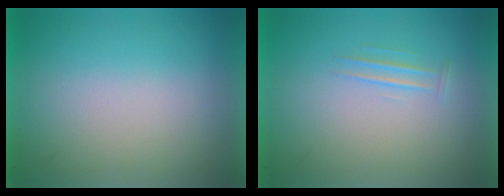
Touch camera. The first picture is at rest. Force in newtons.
{"total": 1.1}